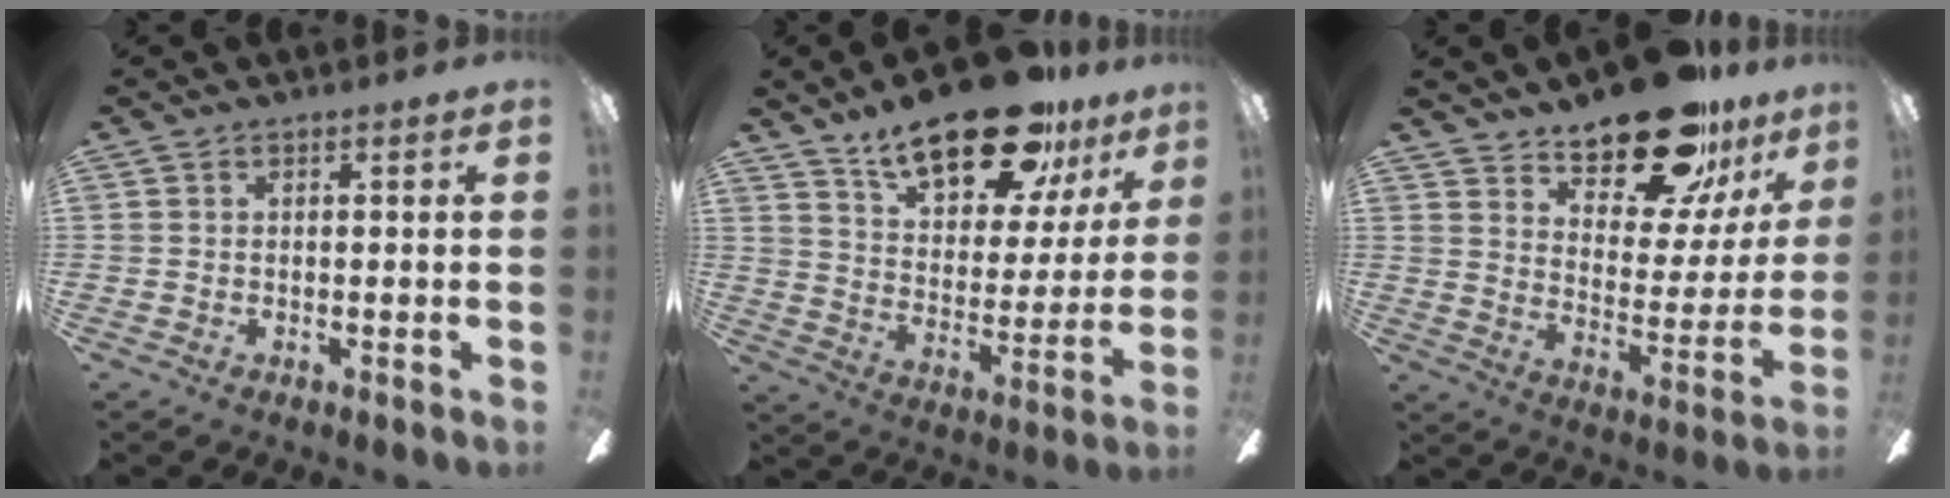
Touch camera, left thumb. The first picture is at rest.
{"total": 22.6, "force": [16.5, 8.8, 12.7], "torque": [-0.192, -0.101, 0.281]}
{"total": 20.0, "force": [15.9, 7.7, 9.3], "torque": [-0.140, -0.111, 0.272]}